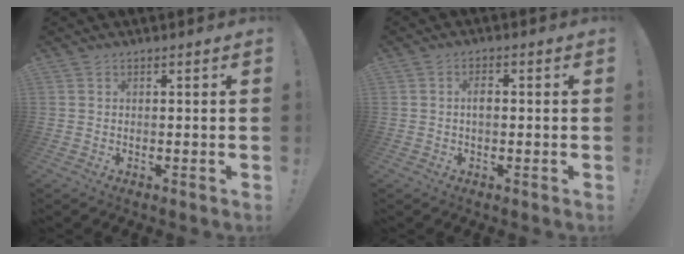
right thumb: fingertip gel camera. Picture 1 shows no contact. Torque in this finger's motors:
{"motor_torque": [0.81, 0.53, 0.40, 0.09, 0.00]}